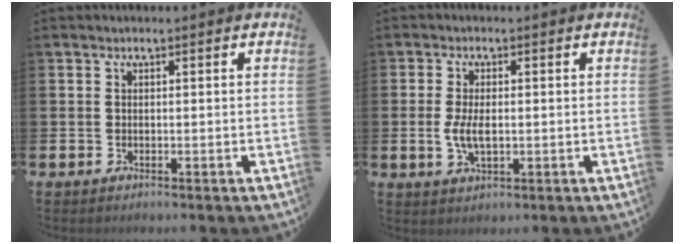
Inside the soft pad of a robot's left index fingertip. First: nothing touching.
{"total": 3.6, "force": [-0.1, 1.7, 3.1], "torque": [-0.061, 0.005, -0.003]}